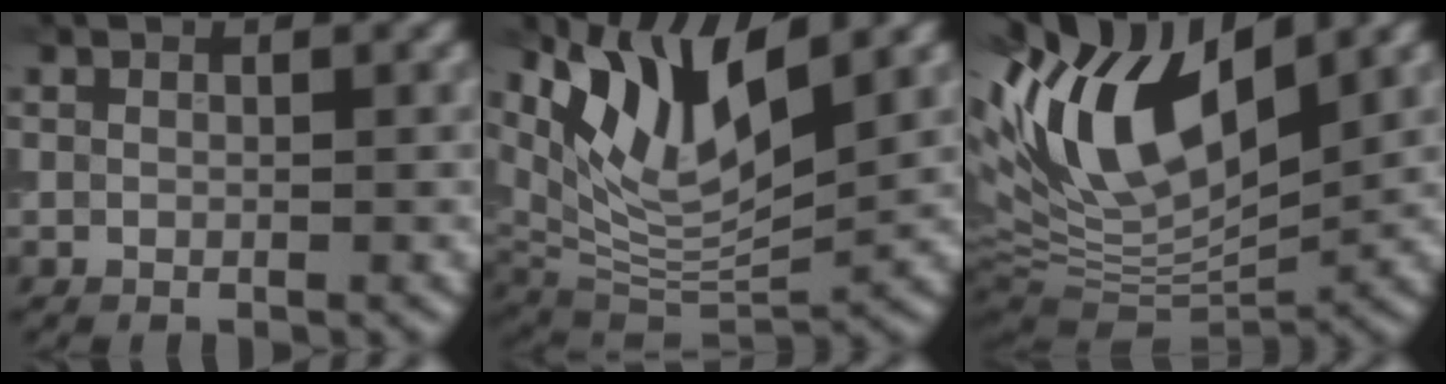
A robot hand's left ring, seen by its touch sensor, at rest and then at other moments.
{"total": 10.1, "force": [5.4, 3.7, 7.7], "torque": [-0.149, -0.007, 0.105]}
{"total": 12.8, "force": [4.0, 5.7, 10.7], "torque": [-0.195, 0.009, 0.064]}